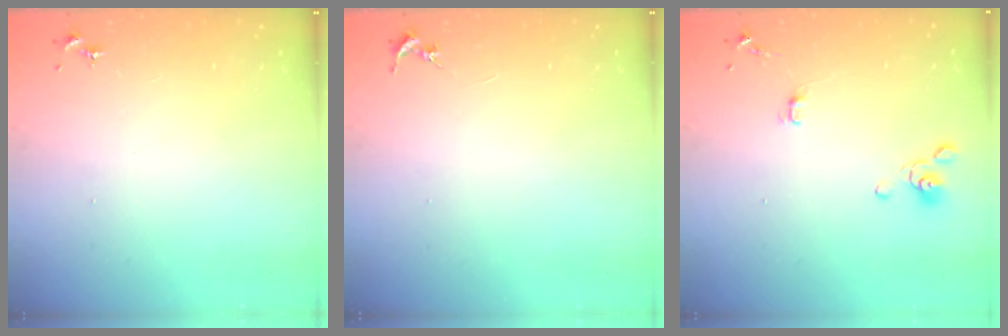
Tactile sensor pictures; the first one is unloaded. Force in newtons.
{"total": 0.0}
{"total": 4.7, "press": 4.2, "slide": 2.2}